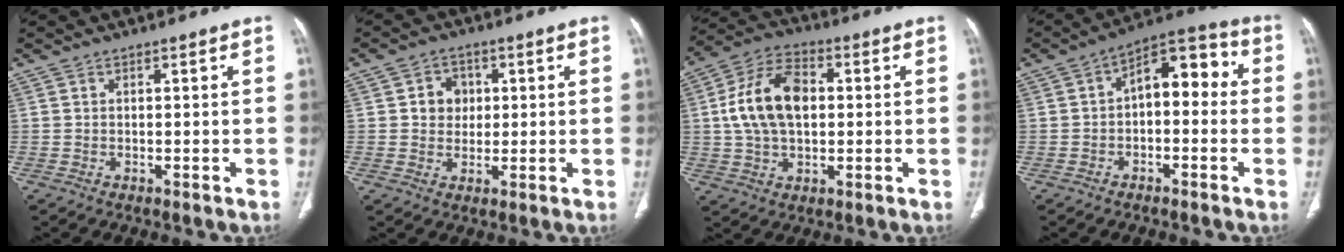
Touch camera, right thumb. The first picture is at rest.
{"total": 5.1, "force": [0.9, 4.5, 2.2], "torque": [-0.005, 0.003, 0.012]}
{"total": 13.8, "force": [1.4, 8.6, 10.7], "torque": [-0.191, 0.020, 0.020]}
{"total": 11.4, "force": [-0.1, 6.6, 9.2], "torque": [-0.089, 0.051, -0.017]}